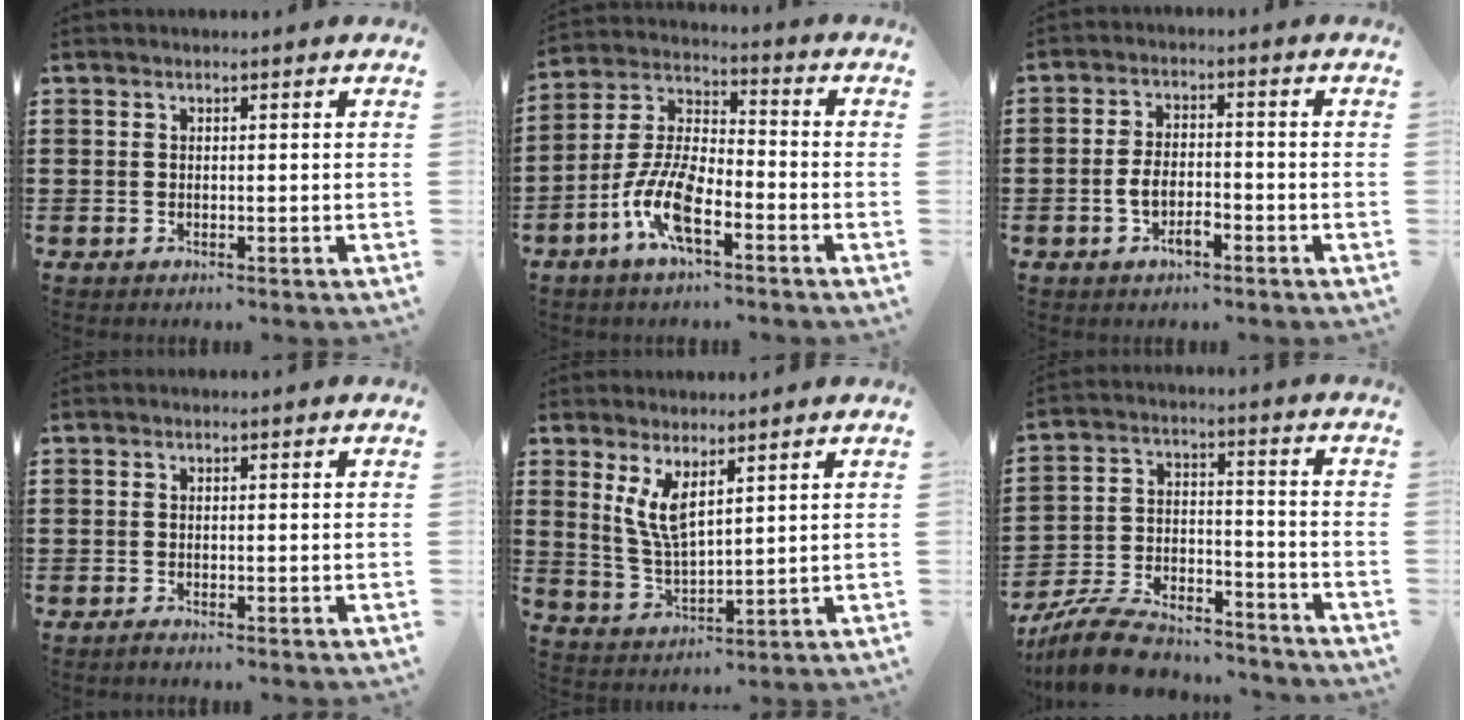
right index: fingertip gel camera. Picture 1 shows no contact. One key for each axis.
{"total": 9.3, "fx": -4.7, "fy": 3.4, "fz": 7.3, "tx": -0.182, "ty": -0.010, "tz": -0.093}
{"total": 4.3, "fx": -1.9, "fy": 2.0, "fz": 3.3, "tx": -0.072, "ty": 0.003, "tz": -0.039}
{"total": 0.5, "fx": -0.5, "fy": 0.1, "fz": 0.2, "tx": -0.006, "ty": -0.004, "tz": -0.008}
{"total": 5.8, "fx": 2.8, "fy": 2.0, "fz": 4.6, "tx": -0.112, "ty": -0.009, "tz": 0.047}
{"total": 9.8, "fx": -8.9, "fy": 2.2, "fz": 3.3, "tx": -0.069, "ty": 0.026, "tz": -0.173}